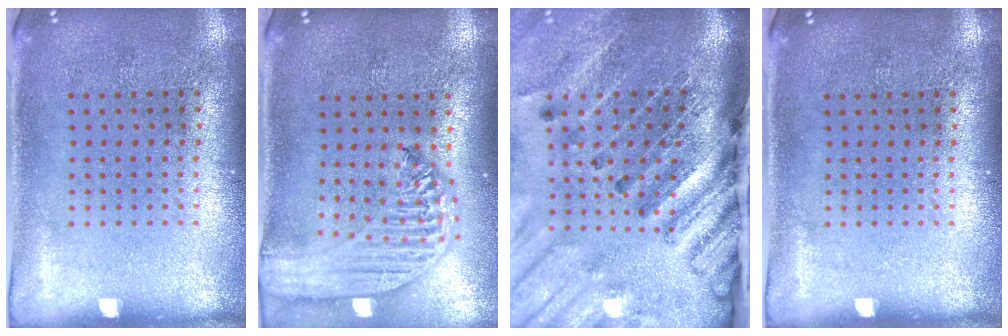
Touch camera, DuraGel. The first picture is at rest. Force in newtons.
{"total": 2.7, "press": 2.2, "slide": 1.5}
{"total": 4.2, "press": 3.2, "slide": 2.8}
{"total": 0.0}